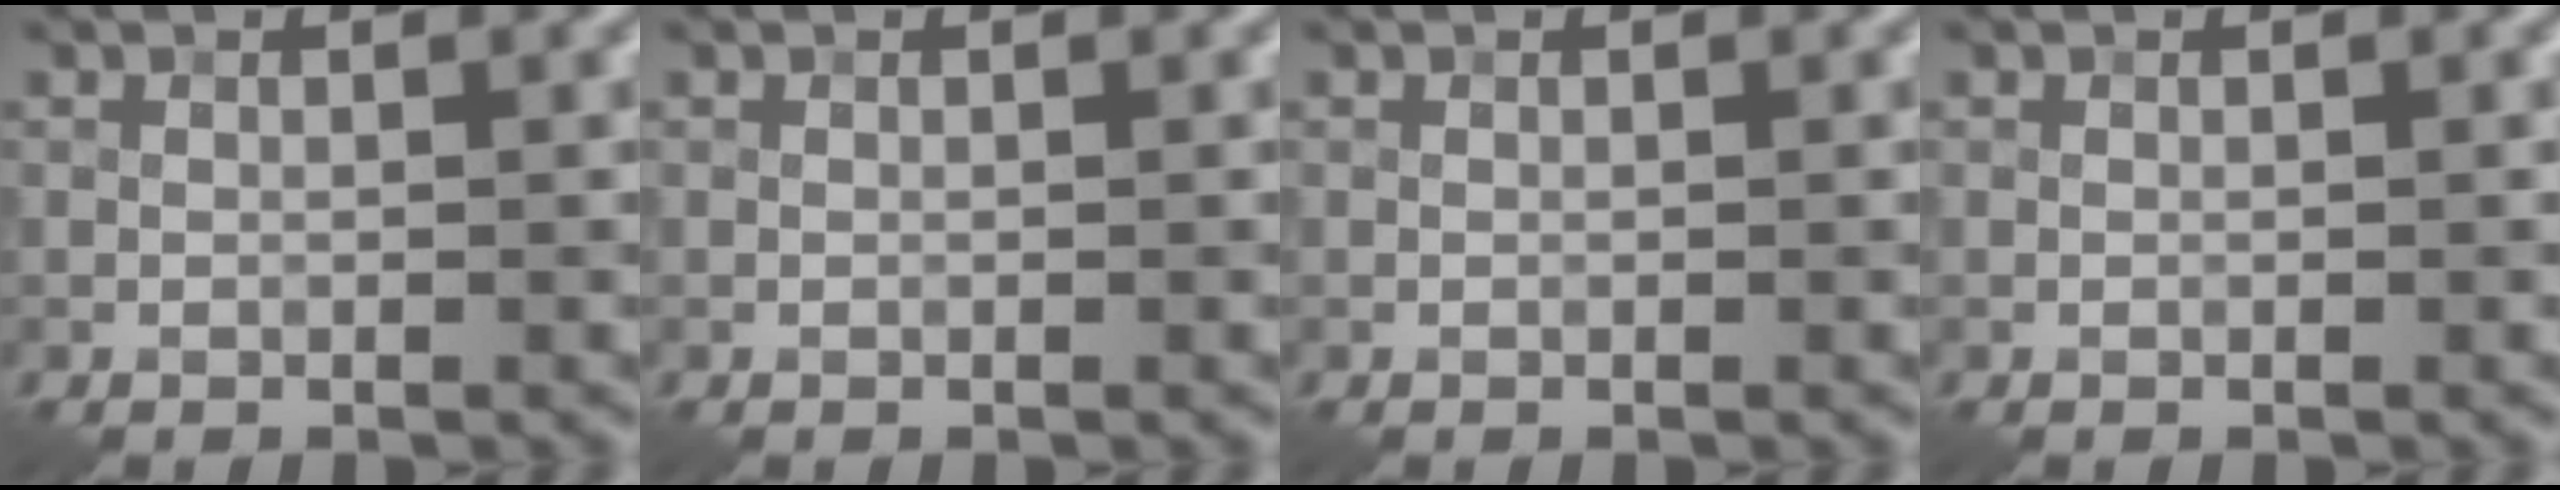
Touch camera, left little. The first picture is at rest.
{"total": 0.0}
{"total": 0.0}
{"total": 0.0}